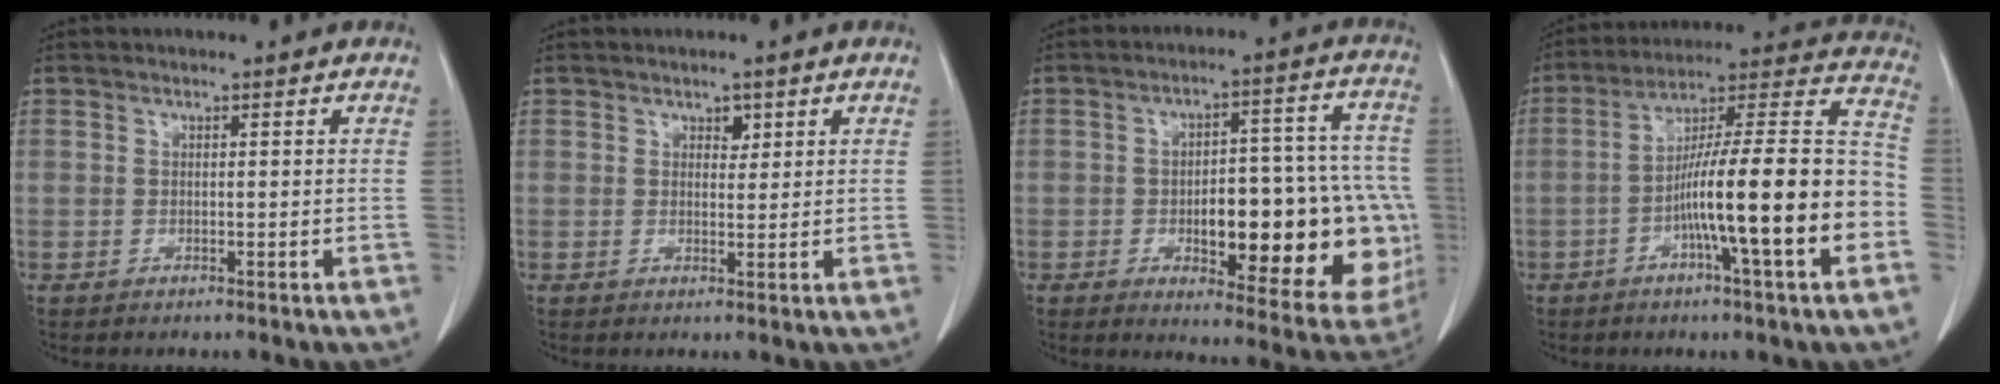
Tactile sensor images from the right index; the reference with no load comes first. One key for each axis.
{"total": 1.6, "fx": 1.0, "fy": 1.0, "fz": 0.8, "tx": -0.009, "ty": -0.002, "tz": 0.015}
{"total": 21.7, "fx": -4.1, "fy": 7.4, "fz": 20.0, "tx": -0.180, "ty": 0.035, "tz": -0.025}
{"total": 19.6, "fx": -5.5, "fy": 0.7, "fz": 18.8, "tx": -0.272, "ty": 0.017, "tz": -0.088}